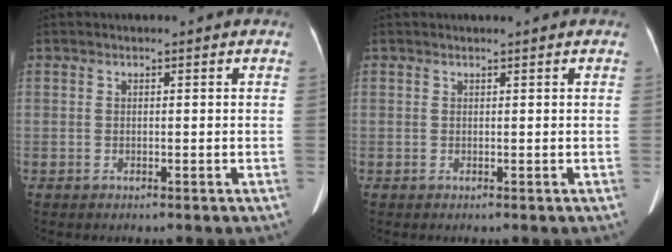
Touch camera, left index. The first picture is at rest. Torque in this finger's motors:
{"motor_torque": [-0.36, 0.23, -0.05, 0.01]}